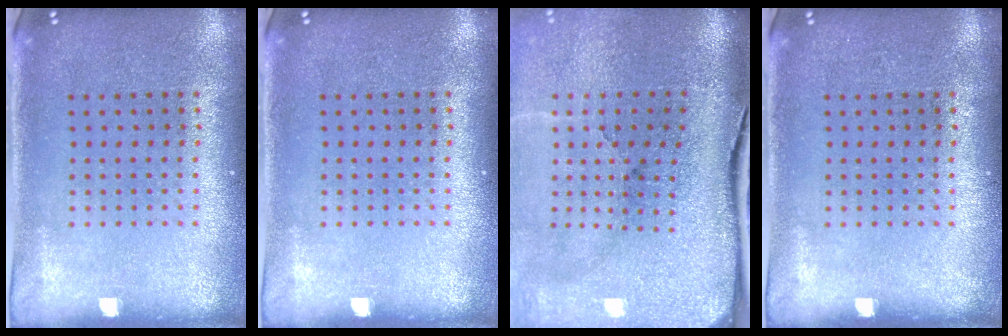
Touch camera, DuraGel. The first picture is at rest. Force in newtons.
{"total": 0.0}
{"total": 5.3, "press": 4.2, "slide": 3.2}
{"total": 0.0}